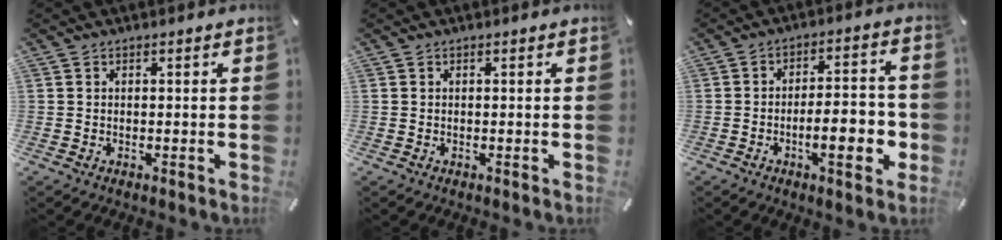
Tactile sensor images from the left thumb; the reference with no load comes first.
{"total": 0.0}
{"total": 12.1, "force": [-3.3, 4.3, 10.8], "torque": [-0.144, 0.009, -0.052]}